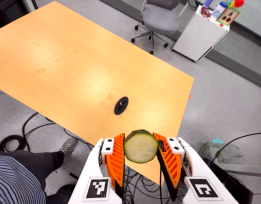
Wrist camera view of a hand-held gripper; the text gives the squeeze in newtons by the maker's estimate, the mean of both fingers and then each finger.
{"total": 9.4, "left": 8.6, "right": 10.2}